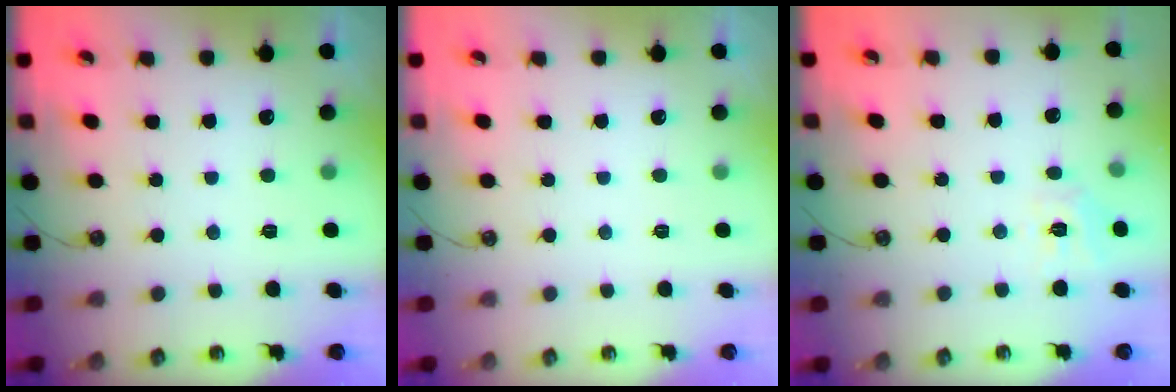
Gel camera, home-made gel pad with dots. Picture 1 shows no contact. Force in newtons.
{"total": 0.0}
{"total": 7.8, "press": 7.8, "slide": 0.7}